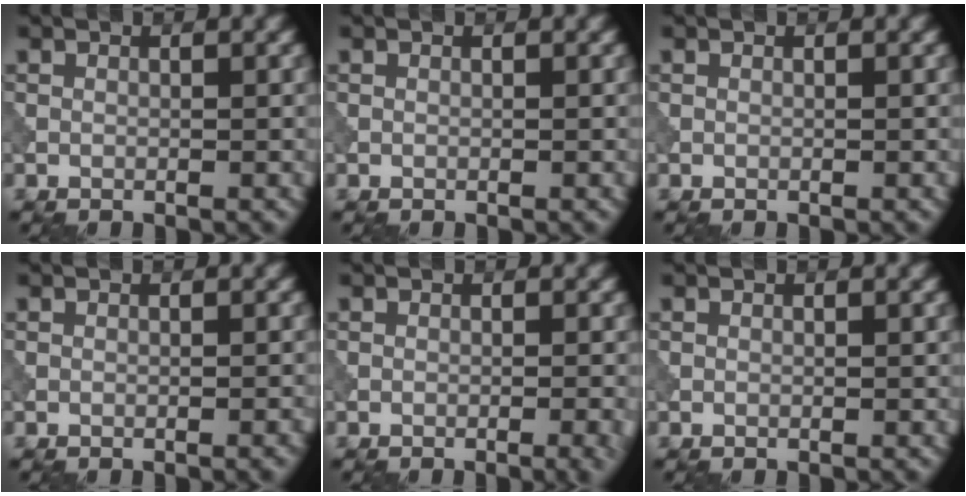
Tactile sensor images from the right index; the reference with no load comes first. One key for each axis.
{"total": 0.0}
{"total": 0.0}
{"total": 0.8, "fx": -0.4, "fy": 0.1, "fz": 0.7, "tx": -0.006, "ty": 0.003, "tz": -0.007}
{"total": 1.9, "fx": -0.7, "fy": 0.4, "fz": 1.7, "tx": -0.016, "ty": 0.002, "tz": -0.011}
{"total": 0.0}